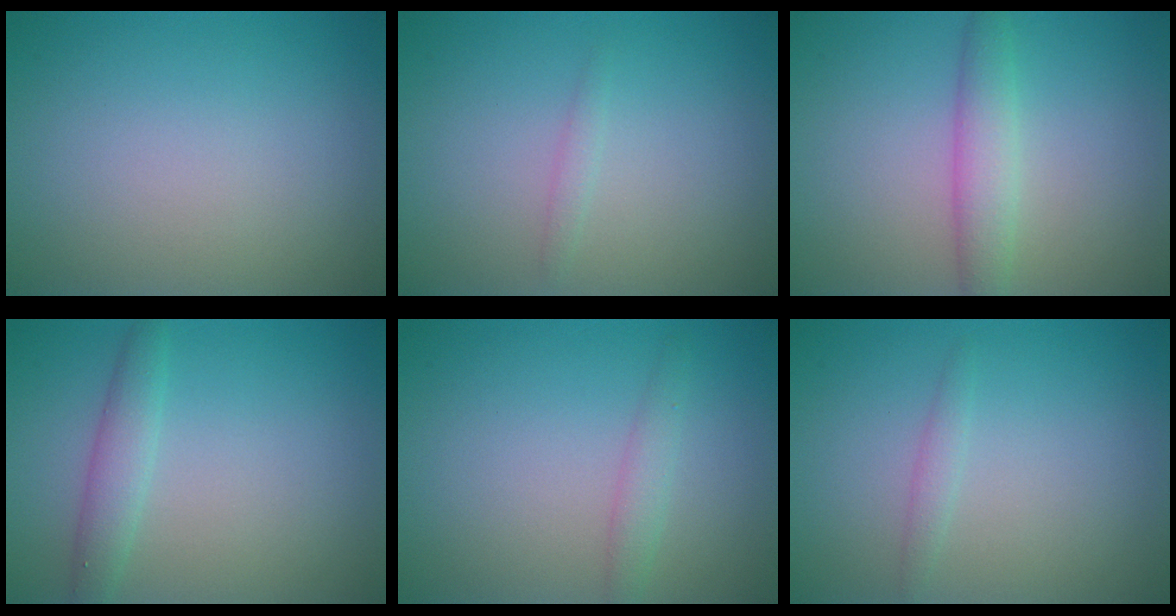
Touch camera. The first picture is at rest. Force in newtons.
{"total": 0.8, "press": 0.8, "slide": 0.0}
{"total": 2.9, "press": 2.9, "slide": 0.1}
{"total": 2.3, "press": 2.3, "slide": 0.1}
{"total": 1.5, "press": 1.5, "slide": 0.0}
{"total": 0.9, "press": 0.9, "slide": 0.1}